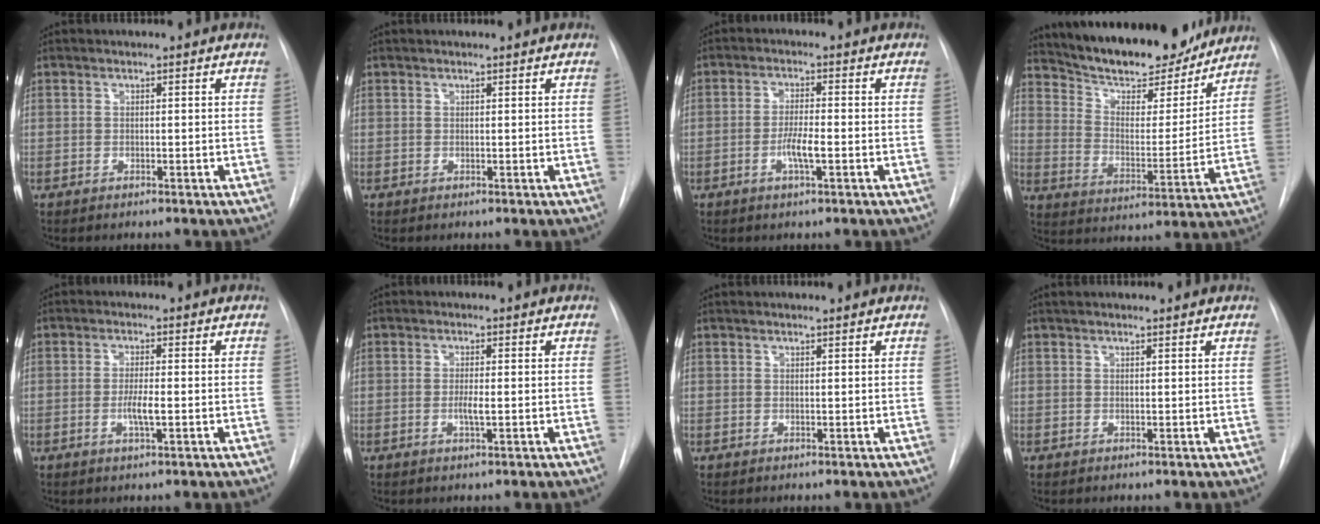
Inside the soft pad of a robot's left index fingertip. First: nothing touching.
{"total": 1.3, "force": [1.2, 0.1, 0.3], "torque": [-0.007, 0.011, 0.015]}
{"total": 3.7, "force": [-1.6, 0.4, 3.4], "torque": [-0.067, -0.008, -0.030]}
{"total": 19.6, "force": [17.6, 4.6, 7.3], "torque": [-0.117, -0.014, 0.264]}
{"total": 3.0, "force": [-1.0, 0.2, 2.8], "torque": [-0.058, -0.010, -0.017]}
{"total": 1.8, "force": [-0.6, 0.1, 1.7], "torque": [-0.036, -0.009, -0.010]}
{"total": 2.7, "force": [2.5, 0.3, 0.8], "torque": [-0.011, 0.018, 0.030]}
{"total": 4.7, "force": [4.2, 0.6, 1.9], "torque": [-0.027, 0.027, 0.054]}